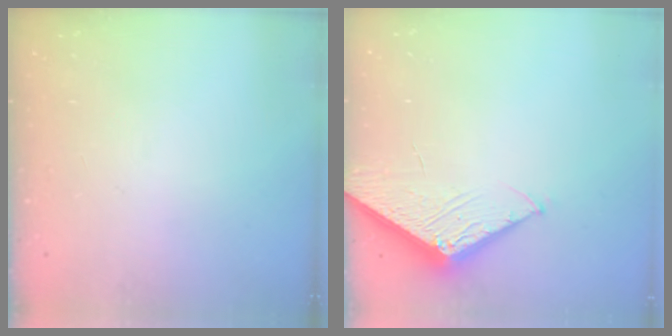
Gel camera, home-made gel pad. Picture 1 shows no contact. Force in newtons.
{"total": 6.1, "press": 6.1, "slide": 0.5}